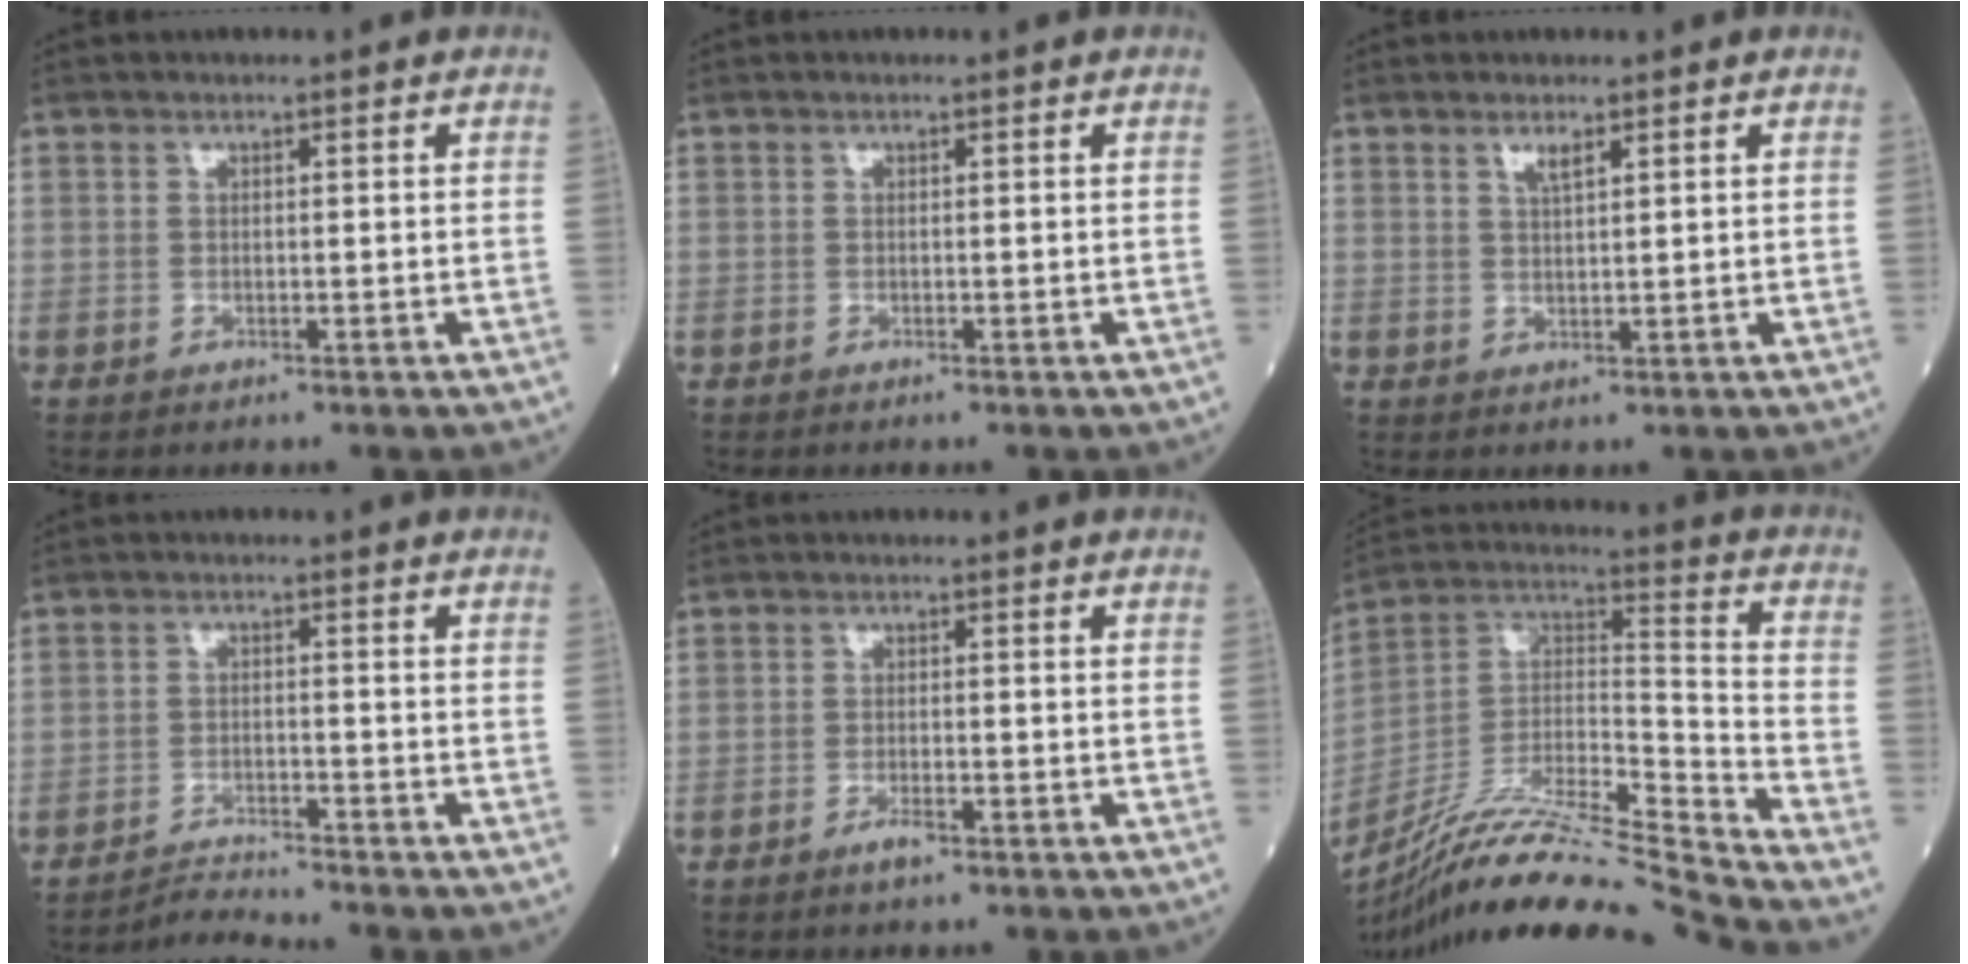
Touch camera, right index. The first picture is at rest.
{"total": 0.0}
{"total": 1.9, "force": [1.3, 0.2, 1.3], "torque": [-0.028, -0.002, 0.025]}
{"total": 3.6, "force": [-3.2, -1.6, -0.6], "torque": [-0.001, -0.019, -0.056]}
{"total": 1.9, "force": [-1.3, 0.4, 1.4], "torque": [-0.027, -0.001, -0.022]}
{"total": 21.5, "force": [-19.3, -1.8, 9.3], "torque": [-0.201, -0.001, -0.347]}